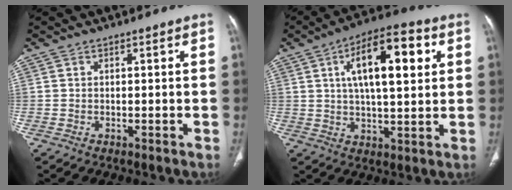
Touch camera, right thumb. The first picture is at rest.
{"total": 15.6, "force": [4.6, 6.1, 13.6], "torque": [-0.195, 0.006, 0.066]}